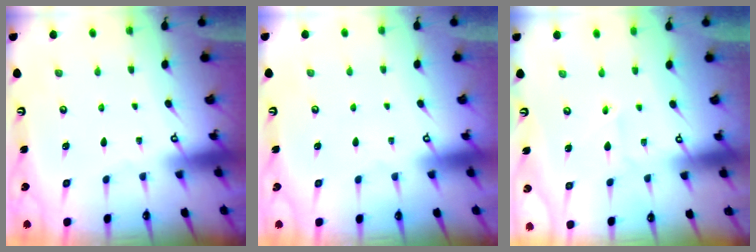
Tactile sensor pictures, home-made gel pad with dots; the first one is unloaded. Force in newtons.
{"total": 0.0}
{"total": 3.2, "press": 3.2, "slide": 0.3}